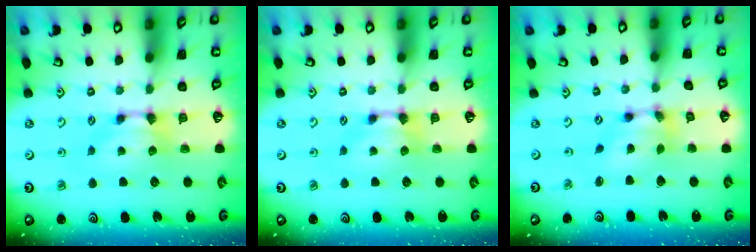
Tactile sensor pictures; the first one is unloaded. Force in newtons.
{"total": 0.0}
{"total": 5.3, "press": 4.9, "slide": 2.1}